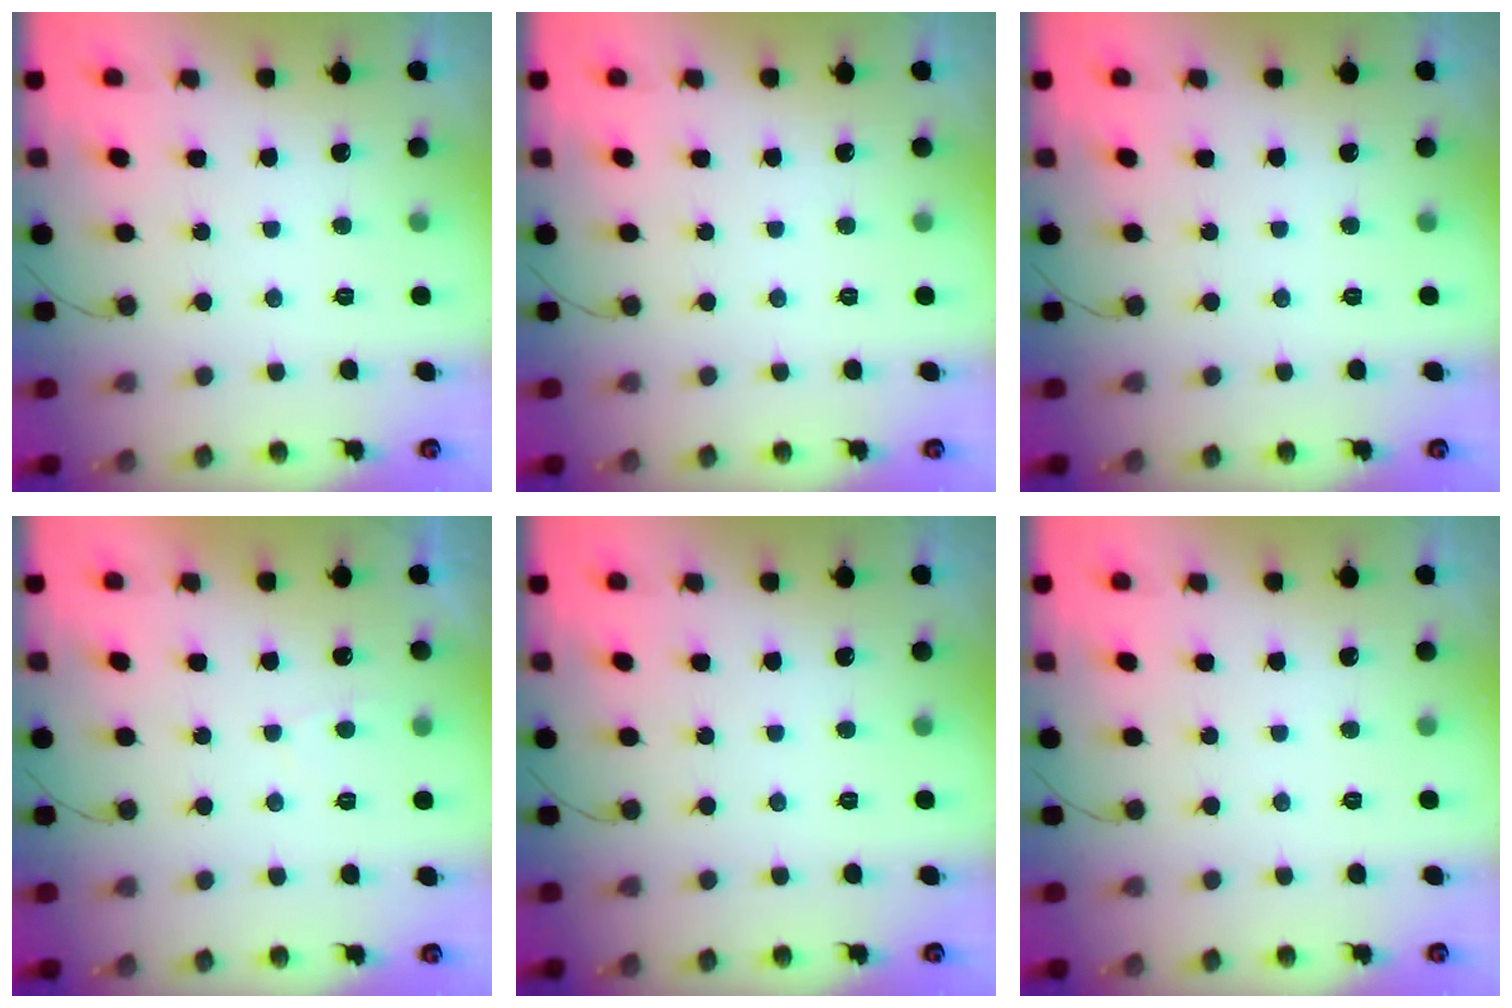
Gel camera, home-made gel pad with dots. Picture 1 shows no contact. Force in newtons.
{"total": 0.0}
{"total": 0.0}
{"total": 1.3, "press": 1.2, "slide": 0.5}
{"total": 0.0}
{"total": 0.0}